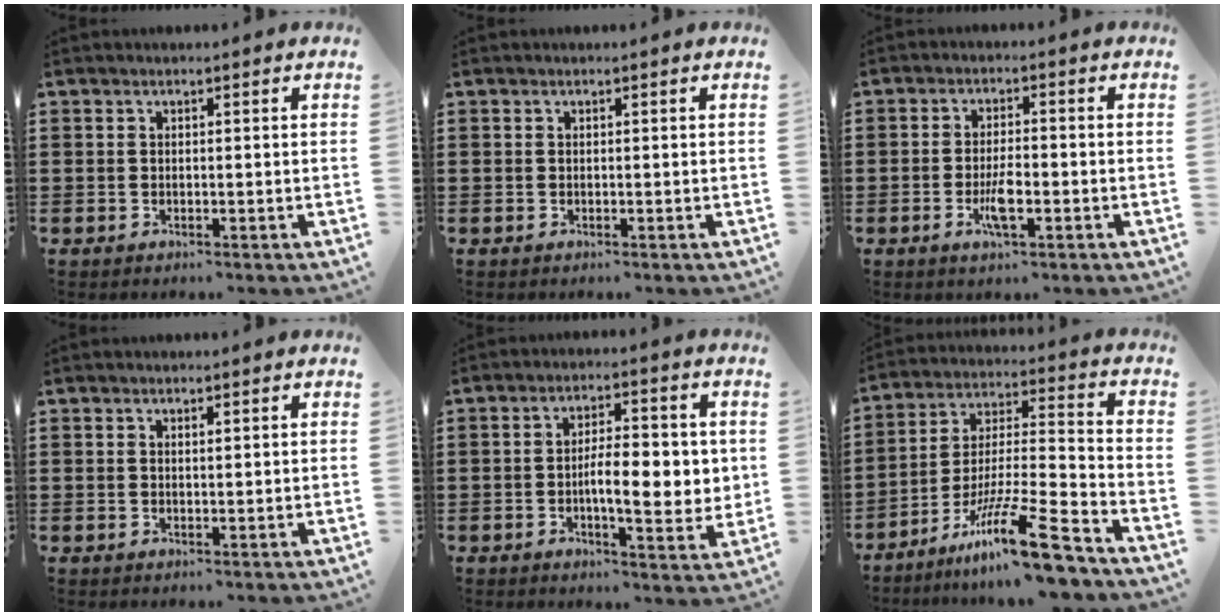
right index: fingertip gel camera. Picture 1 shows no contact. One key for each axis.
{"total": 0.0}
{"total": 4.3, "fx": -1.6, "fy": 1.0, "fz": 3.9, "tx": -0.086, "ty": -0.005, "tz": -0.034}
{"total": 0.5, "fx": 0.4, "fy": 0.1, "fz": 0.3, "tx": -0.008, "ty": 0.001, "tz": 0.008}
{"total": 8.1, "fx": -0.6, "fy": 2.9, "fz": 7.5, "tx": -0.109, "ty": 0.003, "tz": -0.017}
{"total": 16.3, "fx": -11.9, "fy": 1.0, "fz": 11.1, "tx": -0.185, "ty": 0.027, "tz": -0.212}